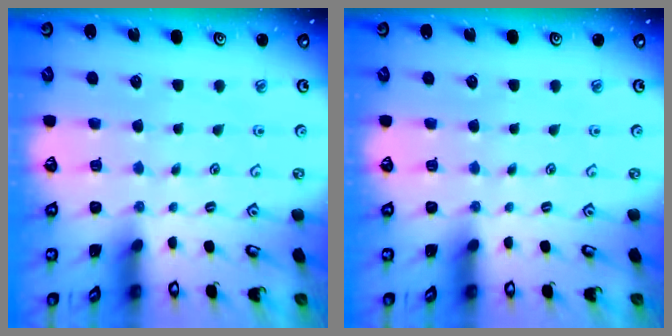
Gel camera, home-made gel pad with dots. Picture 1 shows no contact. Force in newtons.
{"total": 0.0}